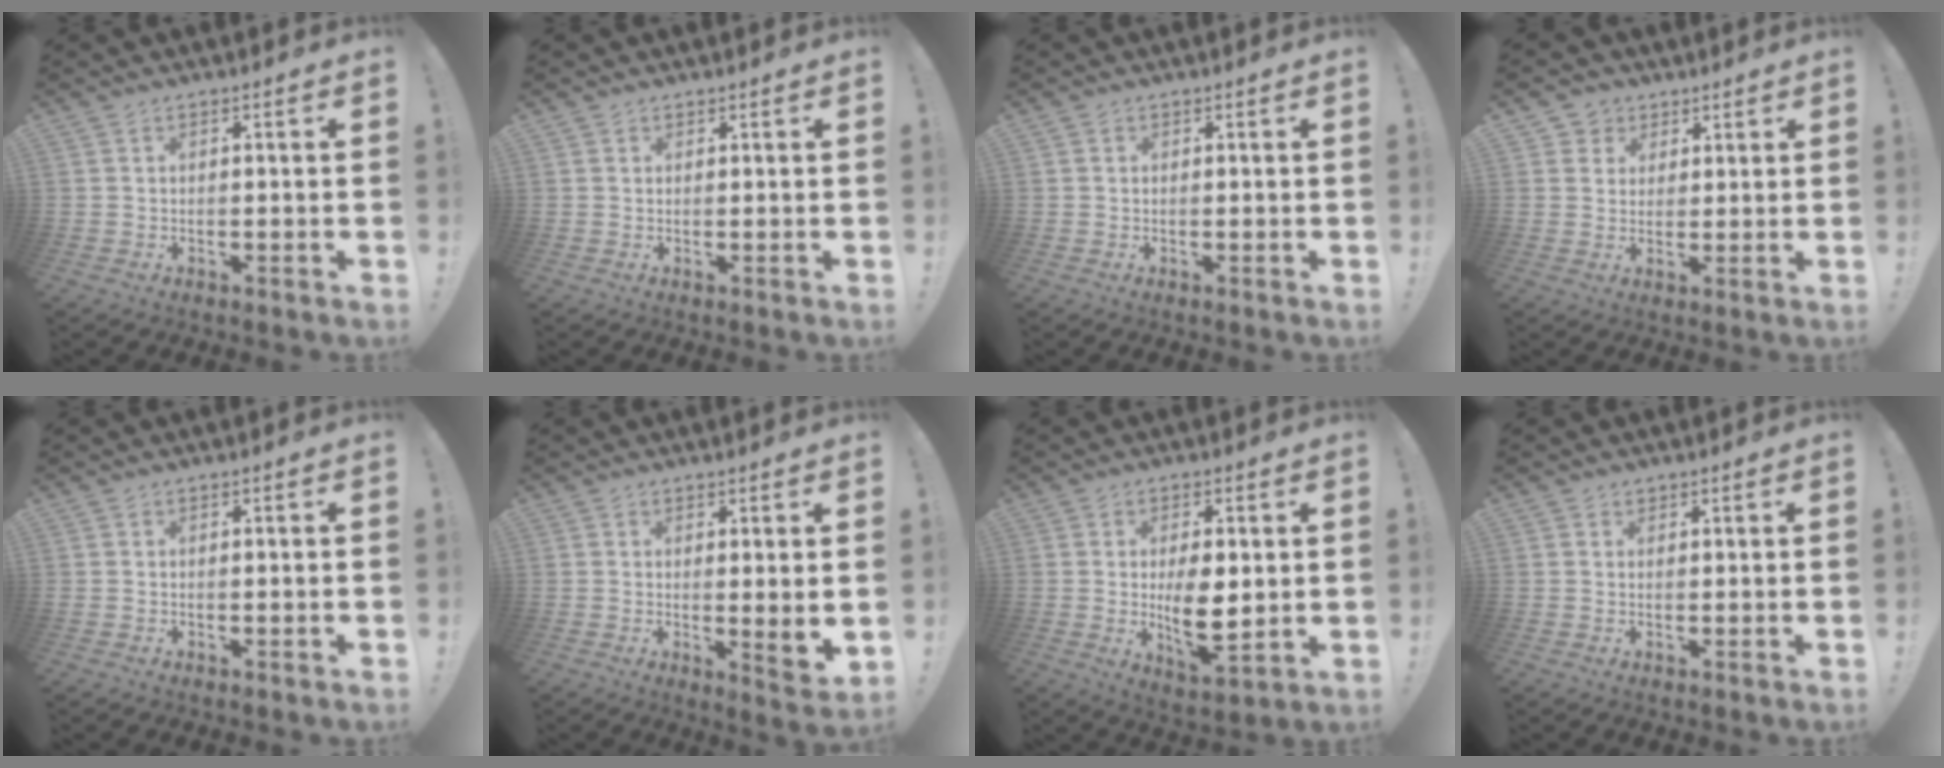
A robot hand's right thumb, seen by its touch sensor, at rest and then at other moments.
{"total": 0.7, "force": [0.6, 0.3, 0.1], "torque": [0.005, -0.003, 0.011]}
{"total": 0.6, "force": [0.3, 0.5, -0.1], "torque": [0.001, 0.002, 0.005]}
{"total": 4.7, "force": [2.2, 4.2, 0.4], "torque": [-0.005, -0.015, 0.043]}
{"total": 0.0}
{"total": 4.2, "force": [1.4, 0.1, 4.0], "torque": [-0.042, -0.025, 0.023]}
{"total": 10.4, "force": [0.3, 4.5, 9.4], "torque": [-0.156, -0.020, 0.006]}
{"total": 1.2, "force": [0.8, 0.8, 0.3], "torque": [0.000, -0.001, 0.015]}